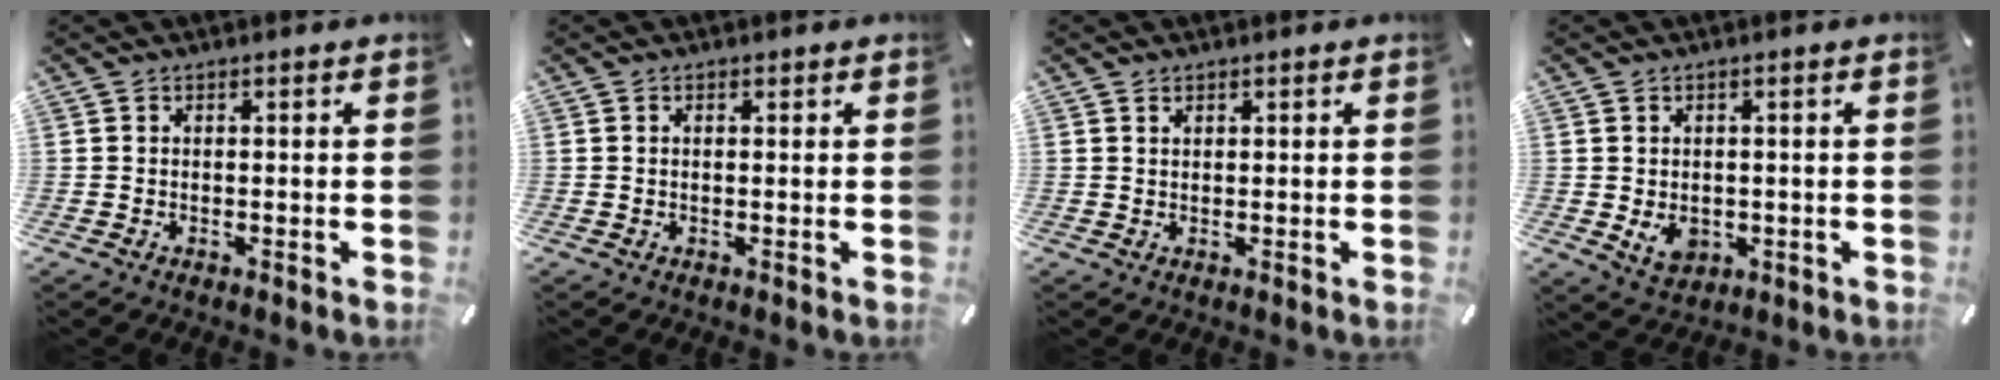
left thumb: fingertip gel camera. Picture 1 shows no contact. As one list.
[{"total": 0.8, "force": [0.2, 0.5, 0.6], "torque": [-0.014, 0.003, 0.003]}, {"total": 0.9, "force": [0.6, 0.5, 0.5], "torque": [-0.010, 0.001, 0.011]}, {"total": 4.7, "force": [-0.5, 3.8, 2.6], "torque": [-0.041, -0.004, -0.009]}]